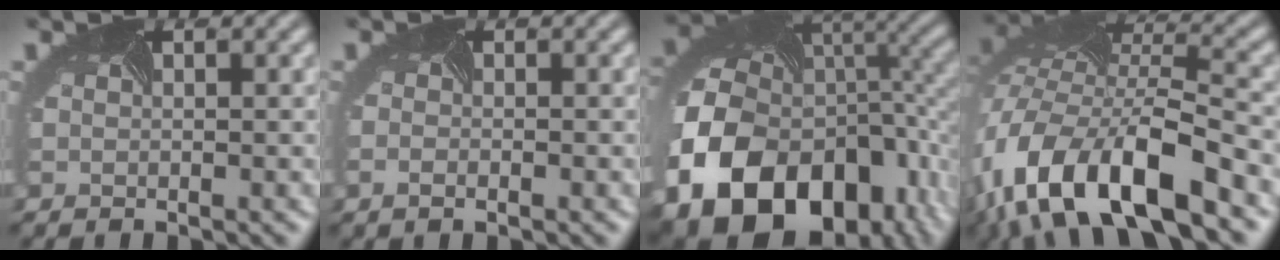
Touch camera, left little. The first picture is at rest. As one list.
[{"total": 0.7, "force": [-0.4, 0.5, 0.4], "torque": [-0.001, 0.002, -0.002]}, {"total": 20.4, "force": [-7.2, 14.7, 12.2], "torque": [-0.268, -0.048, -0.090]}, {"total": 13.9, "force": [-7.3, 6.3, 10.0], "torque": [-0.213, 0.004, -0.135]}]